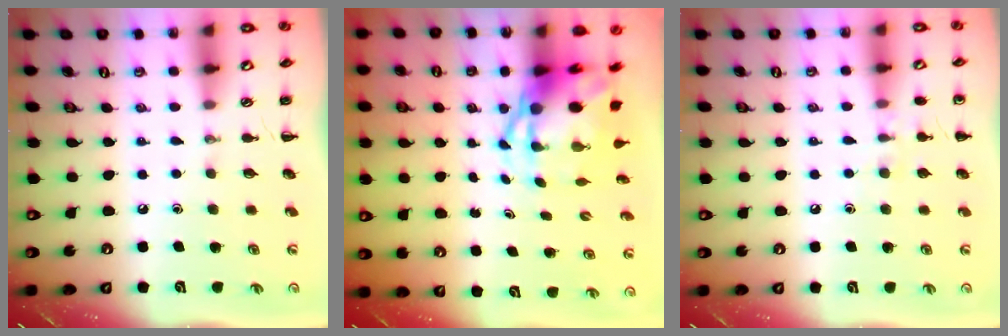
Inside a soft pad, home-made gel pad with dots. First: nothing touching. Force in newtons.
{"total": 6.2, "press": 6.0, "slide": 1.6}
{"total": 6.5, "press": 6.3, "slide": 1.8}